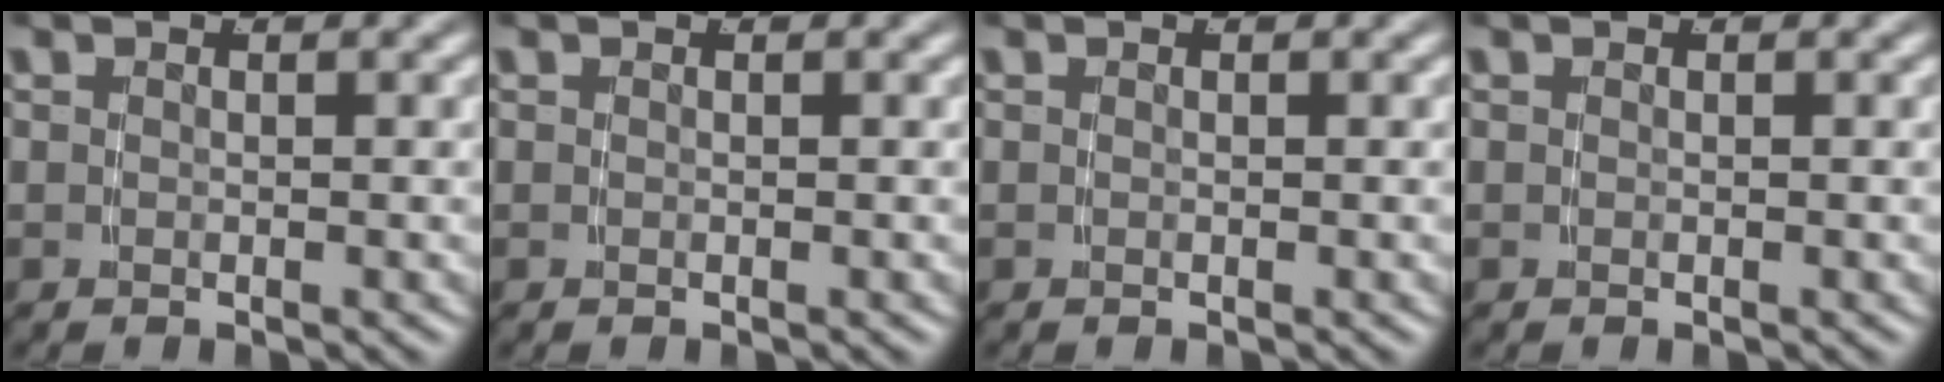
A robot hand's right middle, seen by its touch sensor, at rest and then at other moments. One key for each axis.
{"total": 0.0}
{"total": 0.0}
{"total": 0.0}